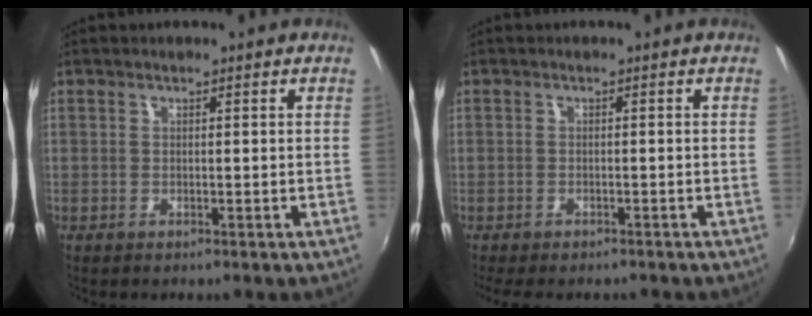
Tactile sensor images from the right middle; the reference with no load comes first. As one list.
[{"total": 4.4, "force": [-3.5, 1.8, 1.8], "torque": [-0.044, -0.011, -0.054]}]